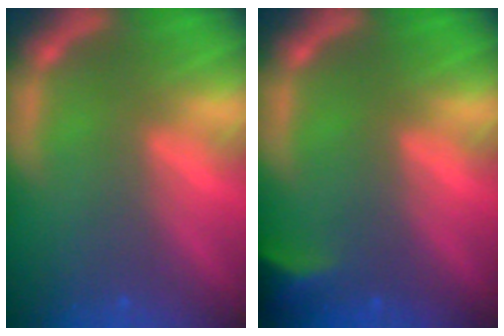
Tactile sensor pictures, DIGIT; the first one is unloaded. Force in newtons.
{"total": 2.9}